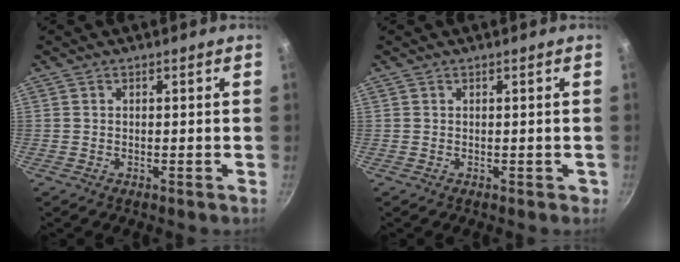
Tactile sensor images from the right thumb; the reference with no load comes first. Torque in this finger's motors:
{"motor_torque": [0.26, 0.08, -0.33, 0.18, -0.02]}